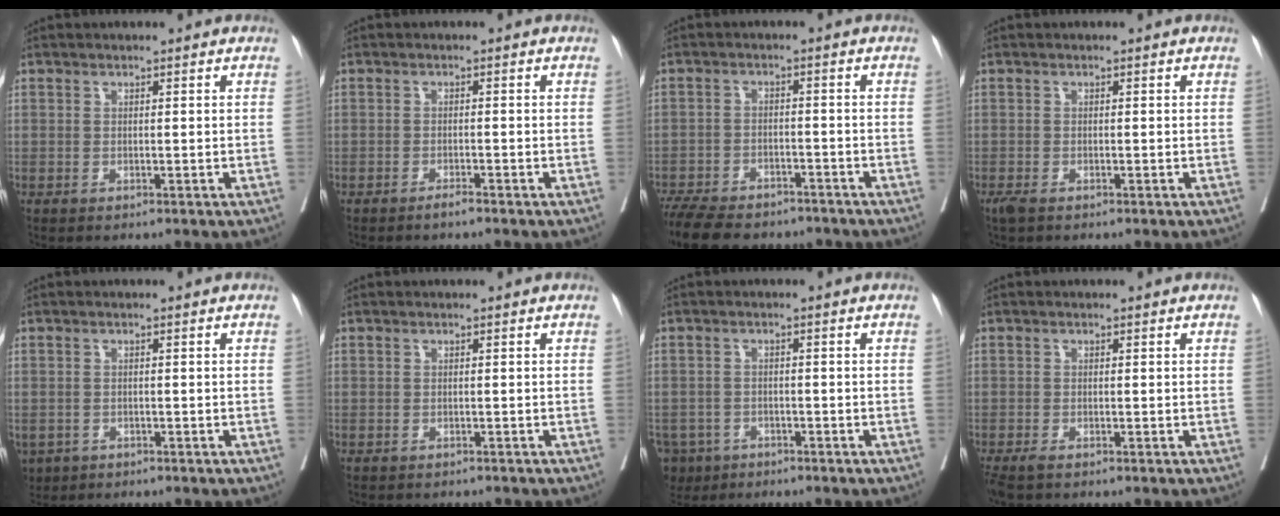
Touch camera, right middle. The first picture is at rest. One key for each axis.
{"total": 1.3, "fx": -1.1, "fy": 0.0, "fz": 0.6, "tx": -0.012, "ty": 0.000, "tz": -0.019}
{"total": 14.6, "fx": -12.3, "fy": 5.1, "fz": 6.1, "tx": -0.137, "ty": -0.009, "tz": -0.179}
{"total": 1.6, "fx": -1.1, "fy": 0.5, "fz": 1.0, "tx": -0.023, "ty": -0.006, "tz": -0.019}
{"total": 4.2, "fx": -2.5, "fy": 3.1, "fz": 1.2, "tx": -0.023, "ty": -0.001, "tz": -0.038}
{"total": 2.1, "fx": -1.9, "fy": 0.8, "fz": 0.2, "tx": -0.005, "ty": -0.001, "tz": -0.028}
{"total": 6.2, "fx": -4.2, "fy": 4.5, "fz": 1.0, "tx": -0.025, "ty": 0.001, "tz": -0.068}
{"total": 2.0, "fx": -1.5, "fy": 0.4, "fz": 1.1, "tx": -0.021, "ty": -0.008, "tz": -0.027}